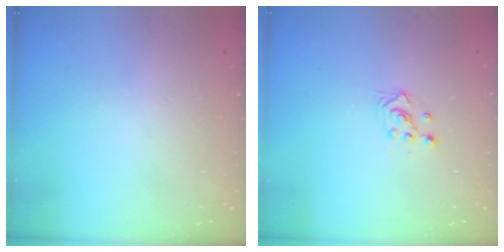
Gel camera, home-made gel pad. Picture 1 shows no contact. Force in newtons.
{"total": 2.3, "press": 2.3, "slide": 0.3}